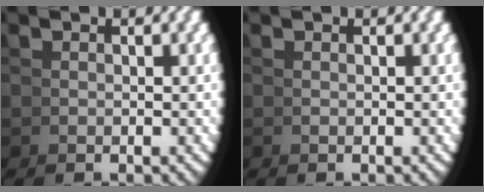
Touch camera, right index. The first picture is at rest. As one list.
[{"total": 0.0}]